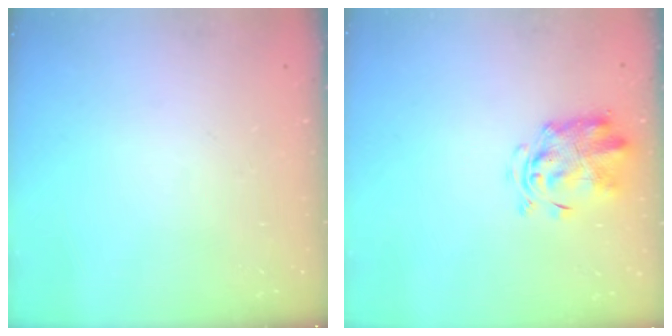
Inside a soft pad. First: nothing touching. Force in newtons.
{"total": 3.0, "press": 2.9, "slide": 0.6}